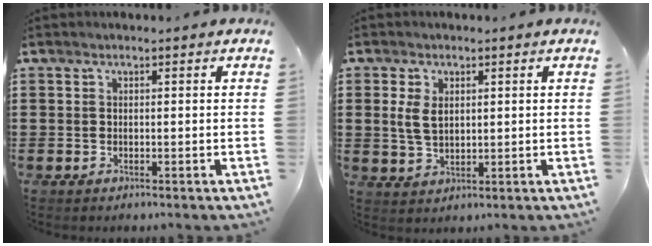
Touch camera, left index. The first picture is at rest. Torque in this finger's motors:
{"motor_torque": [0.44, -0.37, 0.15, 0.05]}